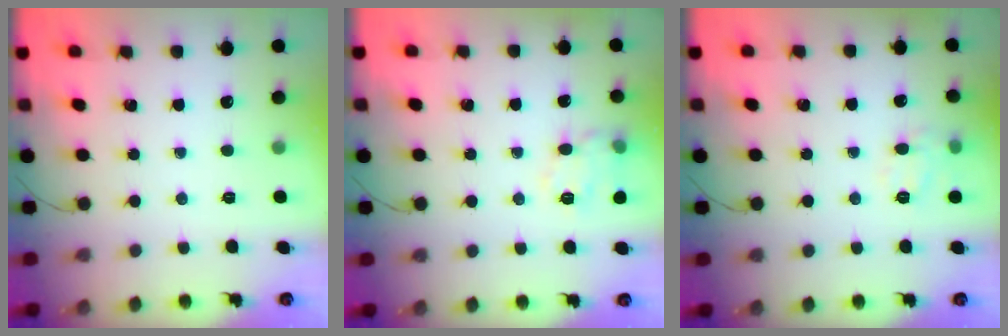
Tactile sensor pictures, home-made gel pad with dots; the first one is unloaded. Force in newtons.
{"total": 11.6, "press": 11.6, "slide": 0.4}
{"total": 8.3, "press": 8.2, "slide": 1.4}